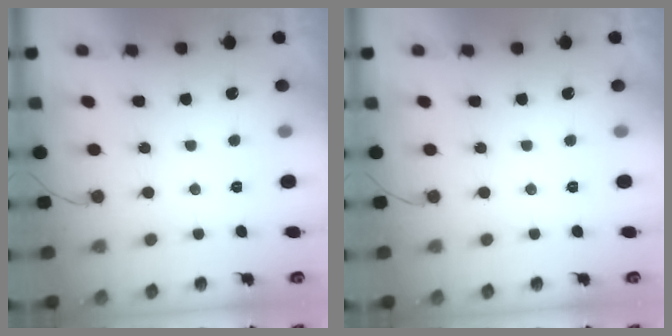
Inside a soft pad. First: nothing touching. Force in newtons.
{"total": 0.0}